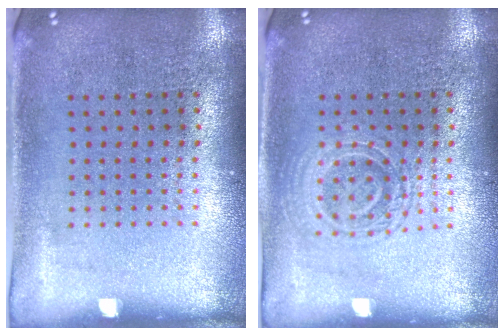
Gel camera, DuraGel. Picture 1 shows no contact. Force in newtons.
{"total": 1.4, "press": 1.3, "slide": 0.3}